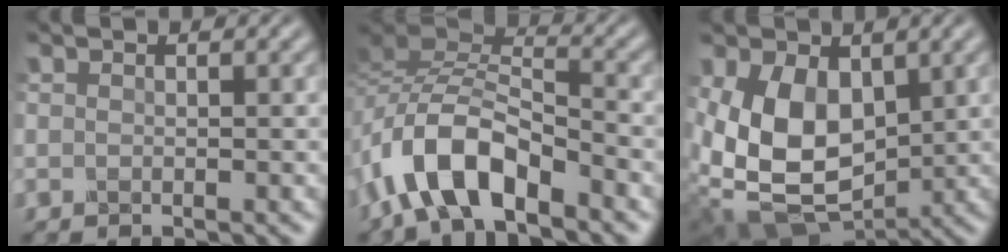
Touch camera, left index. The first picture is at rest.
{"total": 7.9, "force": [-4.9, 3.3, 5.2], "torque": [-0.099, 0.007, -0.101]}
{"total": 9.9, "force": [0.9, 6.9, 7.1], "torque": [-0.164, -0.018, 0.024]}